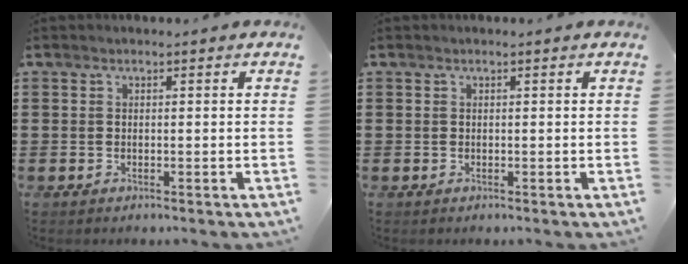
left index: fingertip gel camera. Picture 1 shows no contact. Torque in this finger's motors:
{"motor_torque": [0.24, 0.56, -0.01, 0.00]}